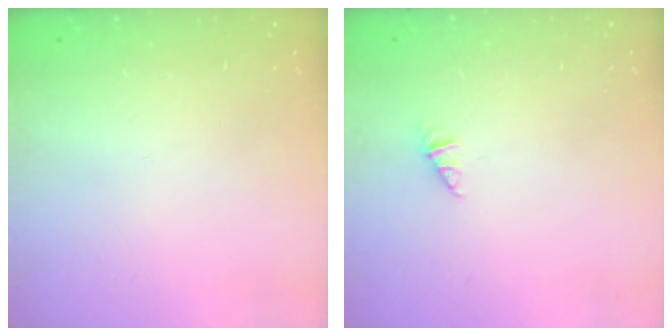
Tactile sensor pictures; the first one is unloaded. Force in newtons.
{"total": 0.8, "press": 0.8, "slide": 0.1}